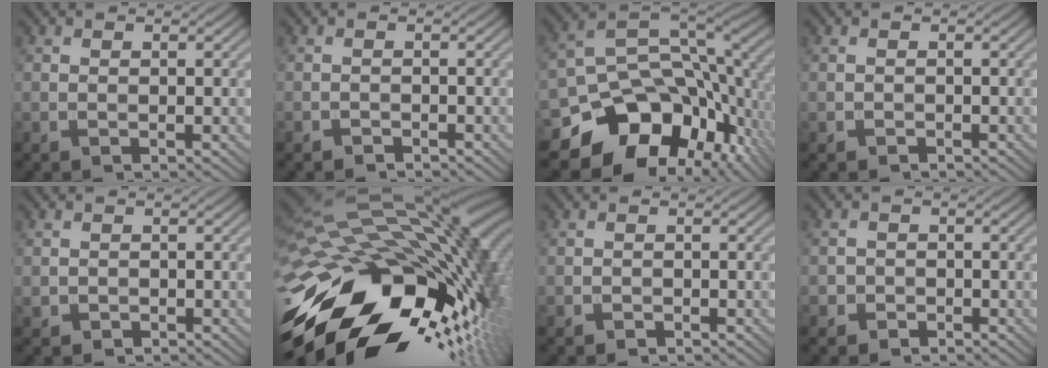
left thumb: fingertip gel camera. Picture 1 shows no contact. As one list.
[{"total": 0.9, "force": [-0.8, 0.0, -0.4], "torque": [0.008, 0.000, -0.015]}, {"total": 15.0, "force": [-6.9, 10.4, 8.2], "torque": [-0.161, -0.042, -0.100]}, {"total": 0.6, "force": [-0.5, 0.1, -0.4], "torque": [0.008, -0.002, -0.008]}, {"total": 0.6, "force": [-0.3, 0.4, -0.3], "torque": [0.003, -0.003, -0.002]}, {"total": 19.9, "force": [-4.9, 11.7, 15.3], "torque": [-0.313, -0.043, -0.083]}, {"total": 0.7, "force": [-0.5, 0.1, -0.4], "torque": [0.007, -0.001, -0.009]}, {"total": 1.5, "force": [-1.0, 1.1, -0.3], "torque": [0.012, 0.000, -0.022]}]